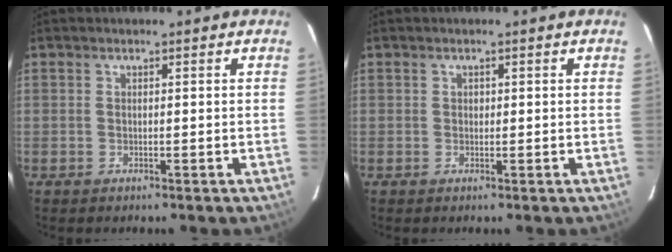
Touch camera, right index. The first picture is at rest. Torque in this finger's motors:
{"motor_torque": [0.11, -0.01, 0.05, 0.01]}